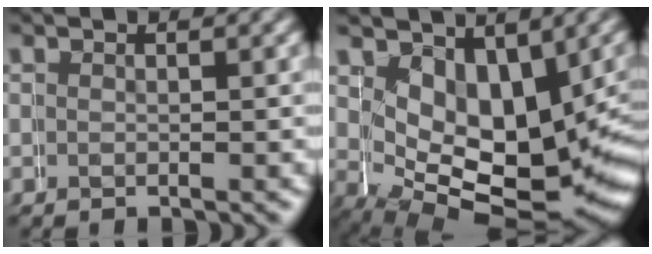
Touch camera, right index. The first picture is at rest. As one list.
[{"total": 10.8, "force": [-0.8, 7.7, 7.5], "torque": [-0.141, -0.064, 0.016]}]